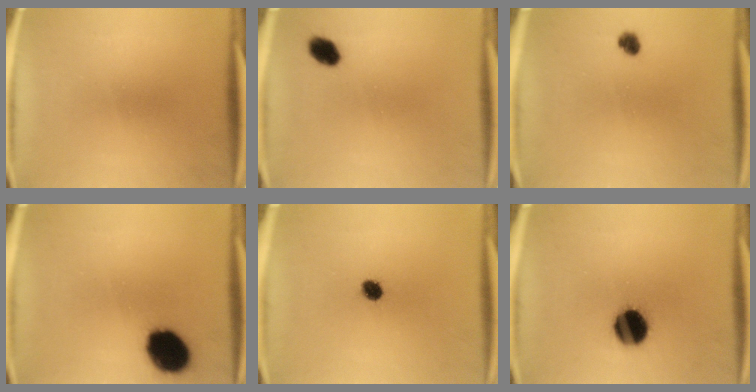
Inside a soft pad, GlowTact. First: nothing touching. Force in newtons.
{"total": 4.0}
{"total": 2.2}
{"total": 13.4}
{"total": 3.5}
{"total": 11.9}